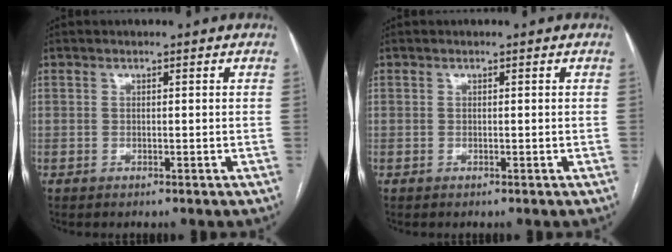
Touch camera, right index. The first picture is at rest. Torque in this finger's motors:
{"motor_torque": [0.00, 0.00, 0.00, 0.00]}